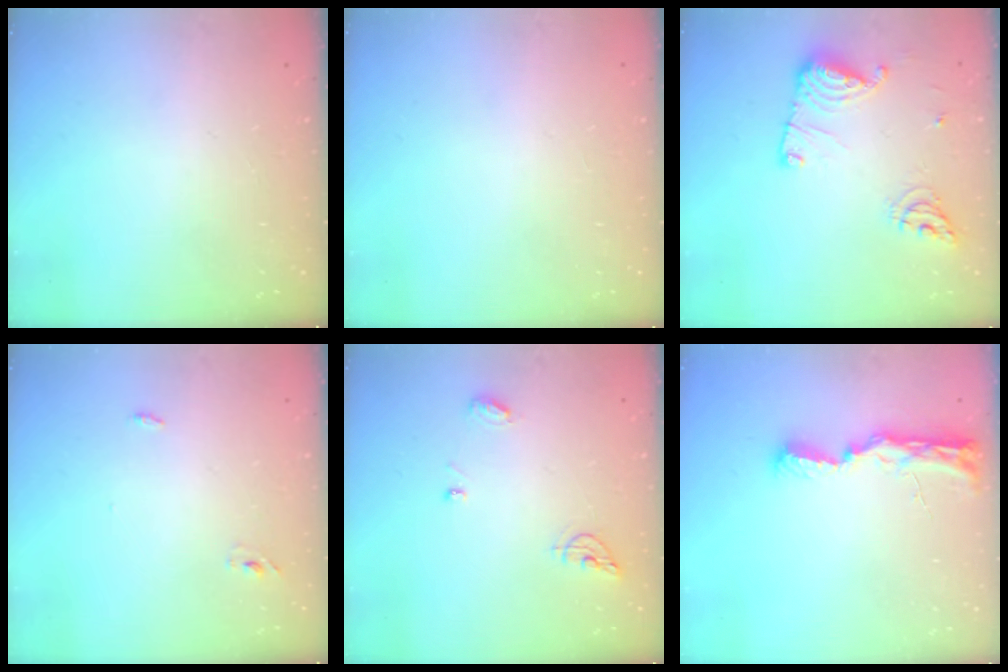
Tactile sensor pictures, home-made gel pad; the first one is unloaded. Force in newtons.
{"total": 1.0, "press": 0.8, "slide": 0.6}
{"total": 13.5, "press": 13.4, "slide": 1.2}
{"total": 2.9, "press": 2.7, "slide": 1.0}
{"total": 6.7, "press": 6.7, "slide": 0.3}
{"total": 8.8, "press": 8.8, "slide": 1.0}